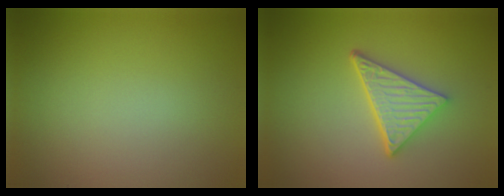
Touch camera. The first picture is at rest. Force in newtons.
{"total": 5.0, "press": 3.6, "slide": 3.5}